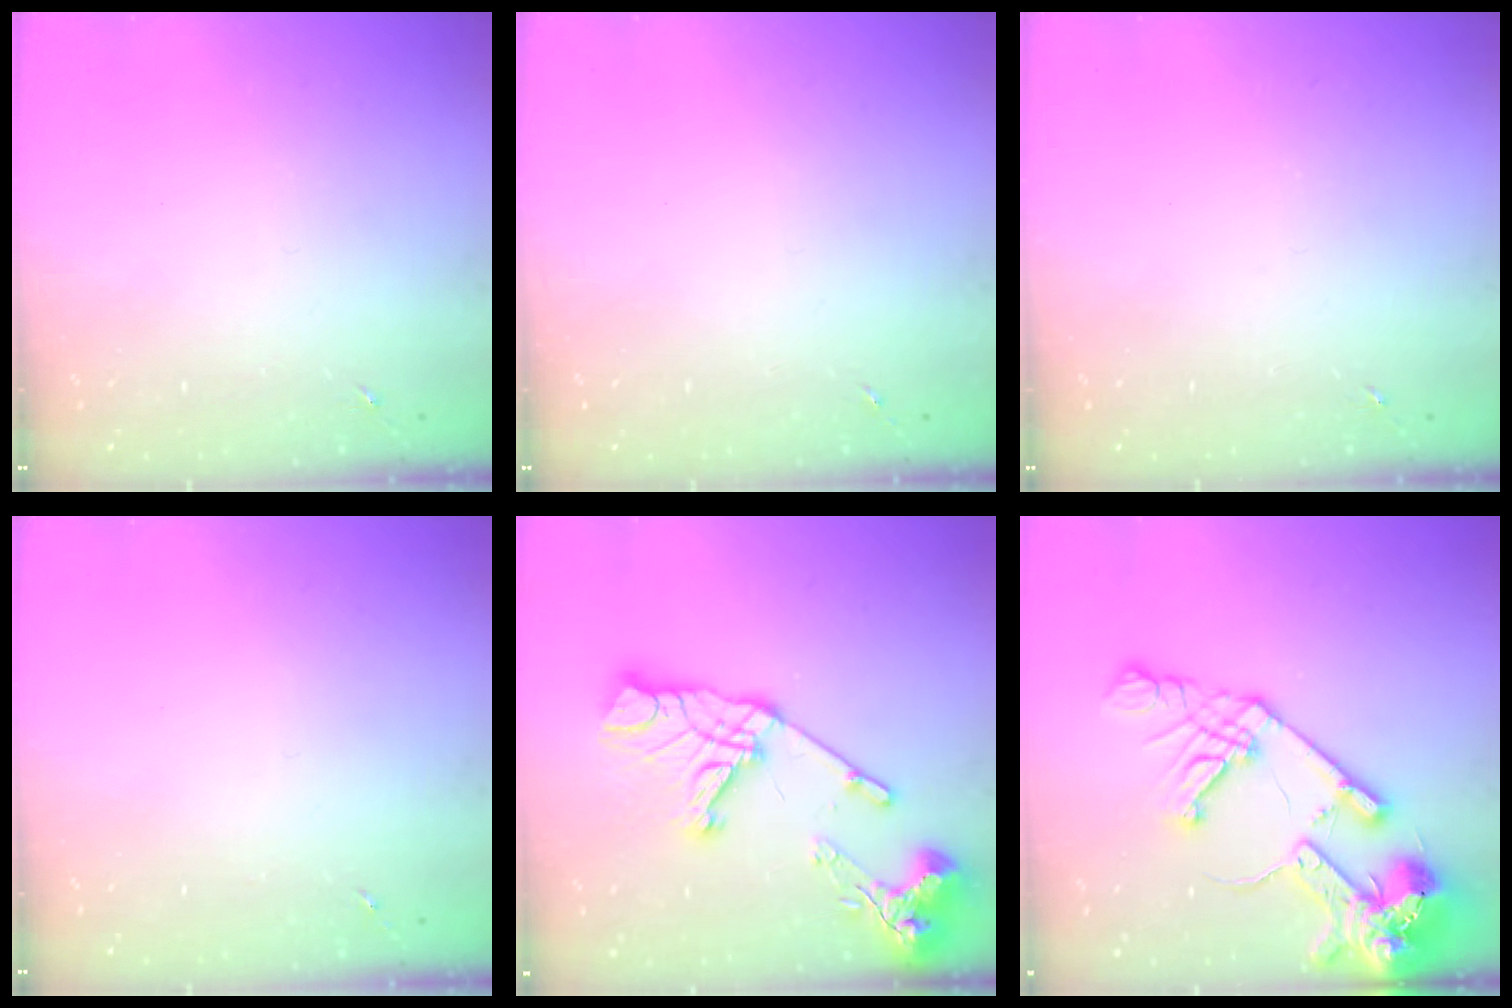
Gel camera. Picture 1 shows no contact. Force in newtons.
{"total": 0.0}
{"total": 0.0}
{"total": 0.0}
{"total": 20.1, "press": 20.0, "slide": 2.3}
{"total": 20.4, "press": 20.2, "slide": 2.9}